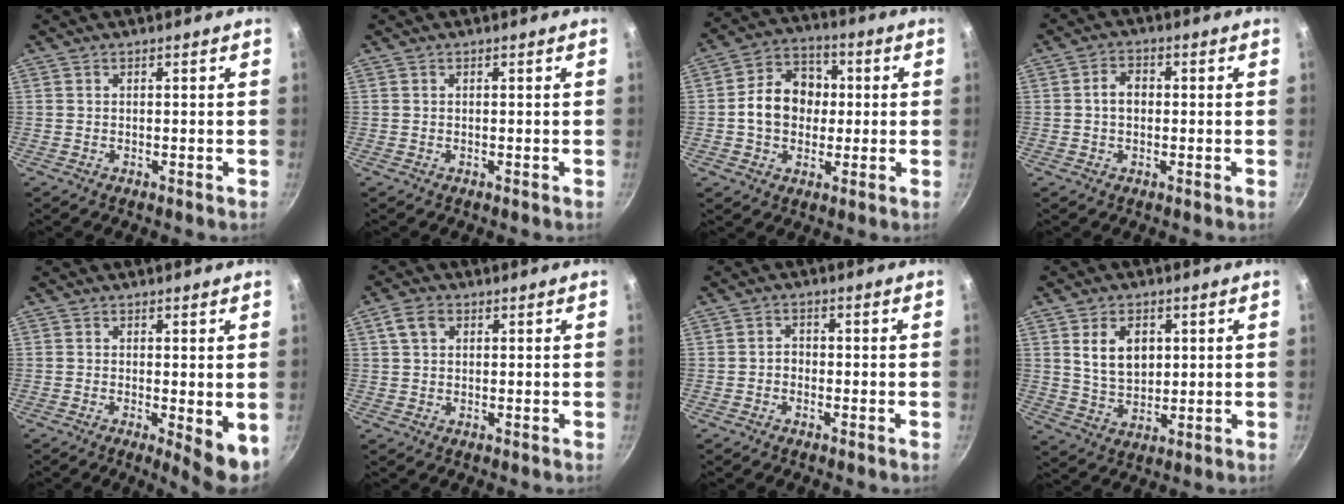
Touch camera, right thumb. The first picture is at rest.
{"total": 0.0}
{"total": 11.8, "force": [0.2, 9.5, 7.1], "torque": [-0.080, 0.022, -0.012]}
{"total": 4.1, "force": [0.0, 3.0, 2.8], "torque": [-0.036, 0.013, -0.005]}
{"total": 5.9, "force": [-0.7, 1.6, 5.6], "torque": [-0.066, -0.010, -0.005]}
{"total": 4.3, "force": [1.6, 3.0, 2.6], "torque": [-0.042, 0.005, 0.027]}
{"total": 2.0, "force": [-0.6, 1.6, 0.9], "torque": [-0.008, 0.011, -0.013]}
{"total": 8.9, "force": [2.4, 6.1, 6.0], "torque": [-0.086, -0.016, 0.053]}